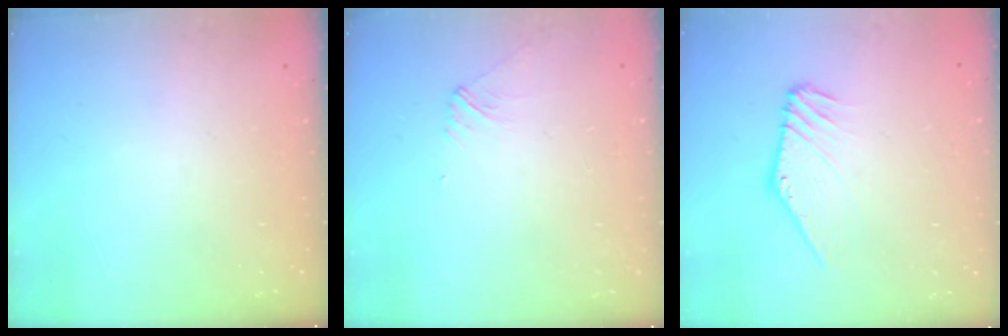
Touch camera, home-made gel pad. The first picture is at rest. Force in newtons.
{"total": 2.7, "press": 2.7, "slide": 0.5}
{"total": 3.6, "press": 3.6, "slide": 0.2}